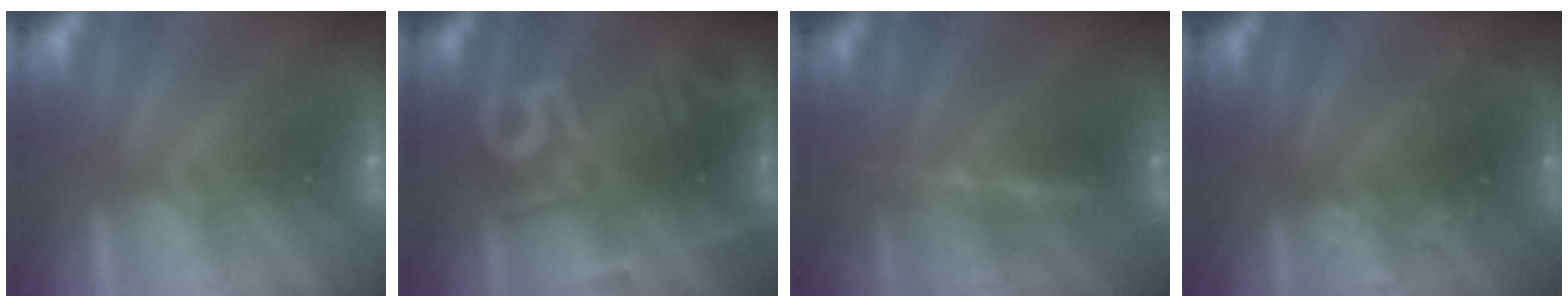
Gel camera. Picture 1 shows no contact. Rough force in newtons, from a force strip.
{"total": 2.9}
{"total": 7.9}
{"total": 2.9}